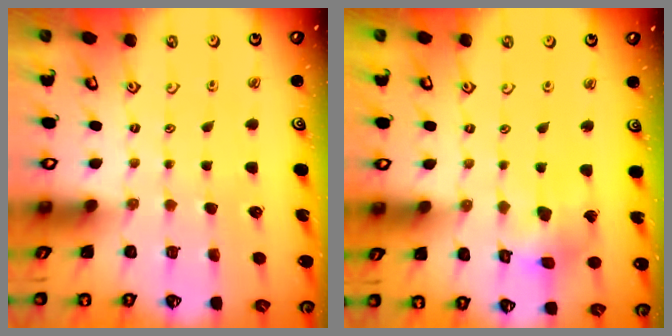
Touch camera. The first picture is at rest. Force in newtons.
{"total": 10.8, "press": 10.7, "slide": 1.6}